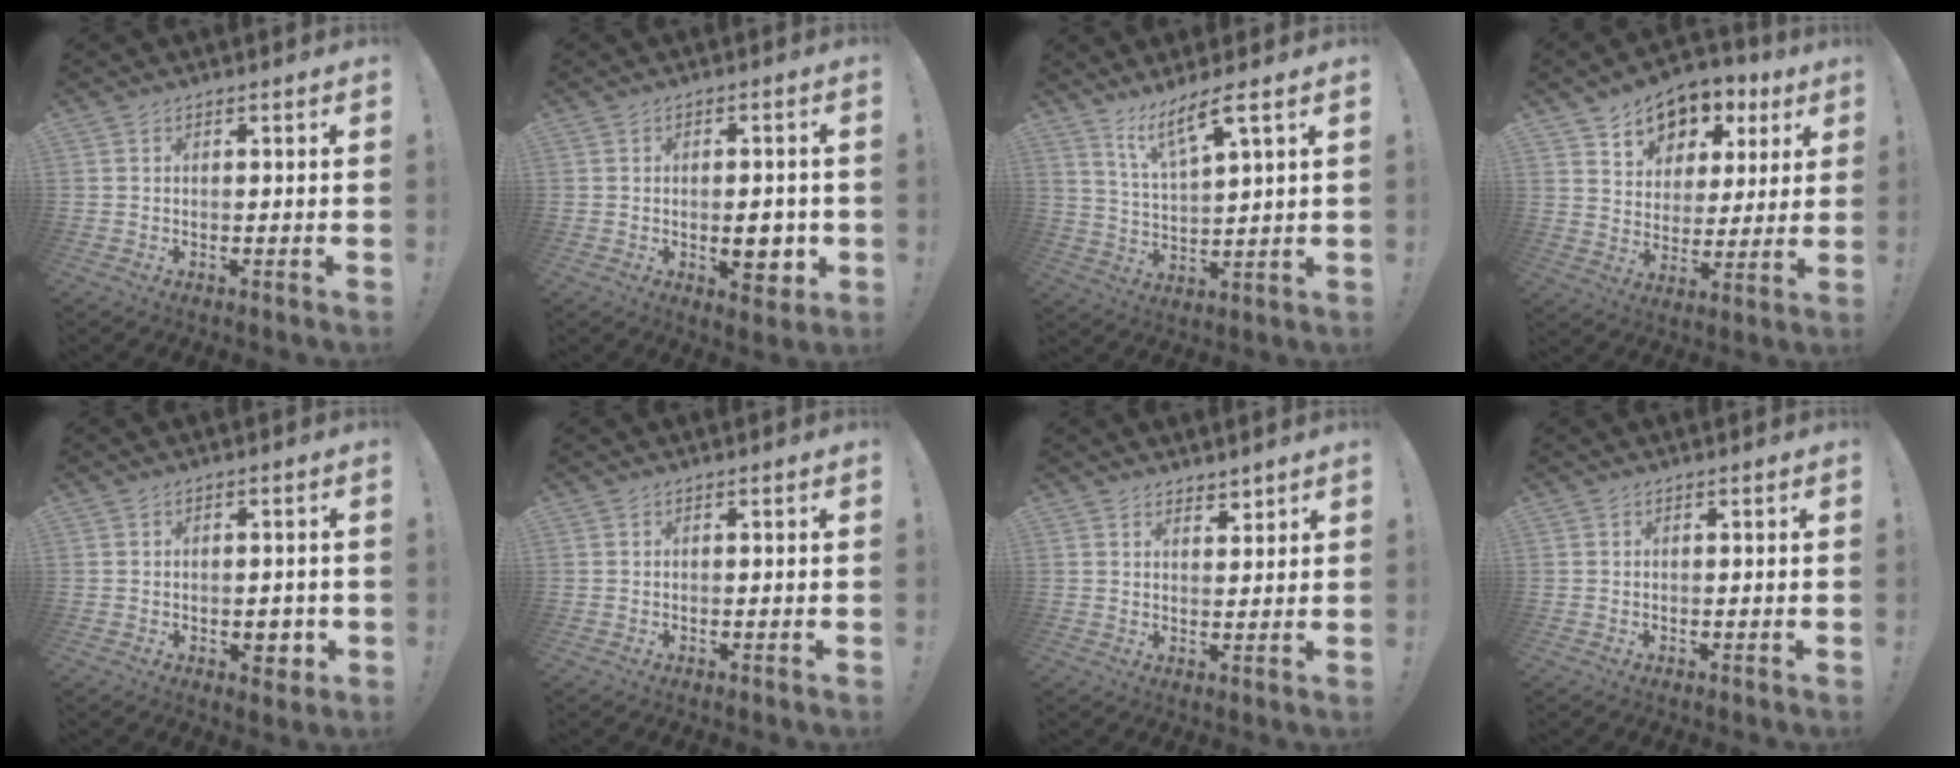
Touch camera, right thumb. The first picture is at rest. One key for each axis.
{"total": 7.4, "fx": -1.3, "fy": 4.1, "fz": 6.1, "tx": -0.065, "ty": 0.001, "tz": -0.016}
{"total": 9.0, "fx": 6.4, "fy": 1.3, "fz": 6.2, "tx": -0.106, "ty": -0.035, "tz": 0.108}
{"total": 9.8, "fx": 5.7, "fy": 7.3, "fz": 3.0, "tx": -0.038, "ty": -0.045, "tz": 0.108}
{"total": 3.9, "fx": -0.8, "fy": 2.8, "fz": 2.6, "tx": -0.018, "ty": 0.002, "tz": -0.013}
{"total": 0.0}
{"total": 3.3, "fx": 2.9, "fy": 1.3, "fz": 0.7, "tx": 0.005, "ty": -0.024, "tz": 0.051}
{"total": 0.0}